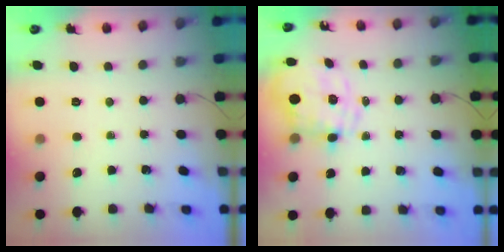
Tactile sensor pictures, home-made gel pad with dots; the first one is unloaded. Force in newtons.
{"total": 4.7, "press": 4.1, "slide": 2.1}